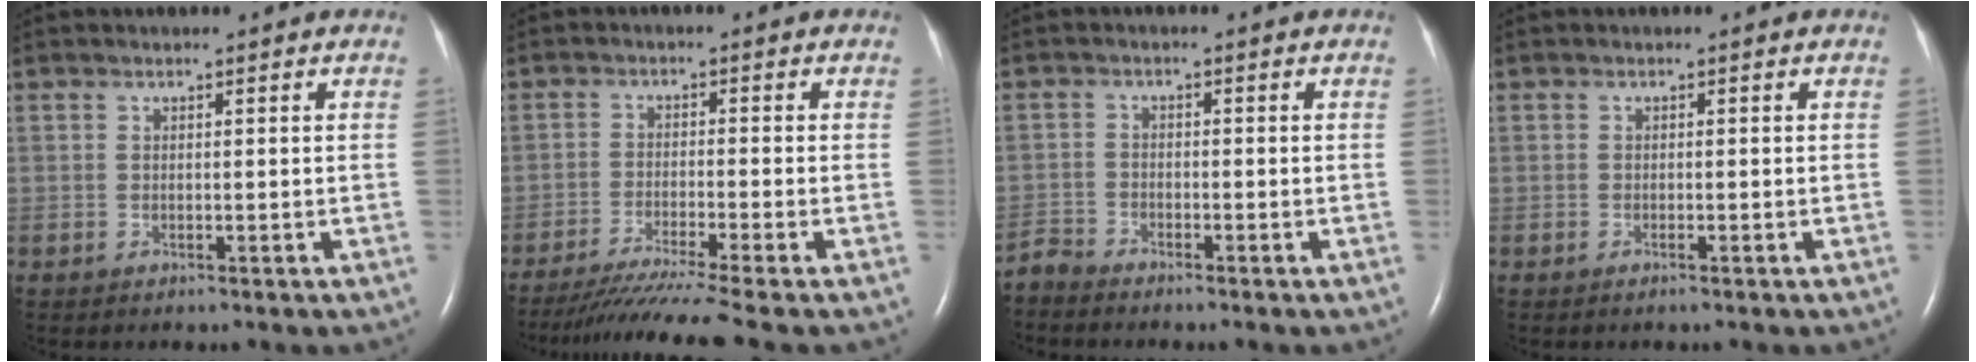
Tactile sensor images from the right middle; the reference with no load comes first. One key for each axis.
{"total": 10.8, "fx": -9.0, "fy": -2.6, "fz": 5.4, "tx": -0.075, "ty": -0.039, "tz": -0.144}
{"total": 2.5, "fx": -2.5, "fy": -0.2, "fz": -0.4, "tx": 0.010, "ty": -0.016, "tz": -0.051}
{"total": 0.5, "fx": -0.3, "fy": -0.2, "fz": 0.4, "tx": -0.012, "ty": -0.003, "tz": -0.004}